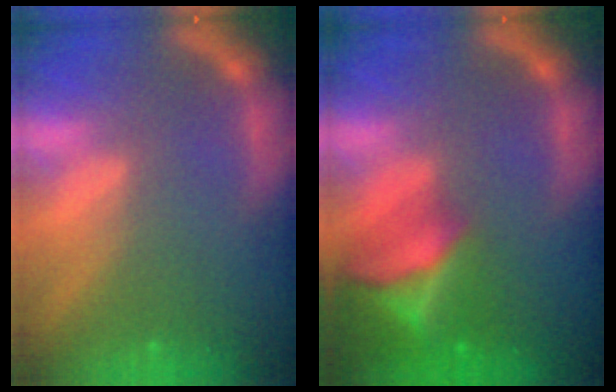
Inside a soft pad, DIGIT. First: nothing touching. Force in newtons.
{"total": 9.4}